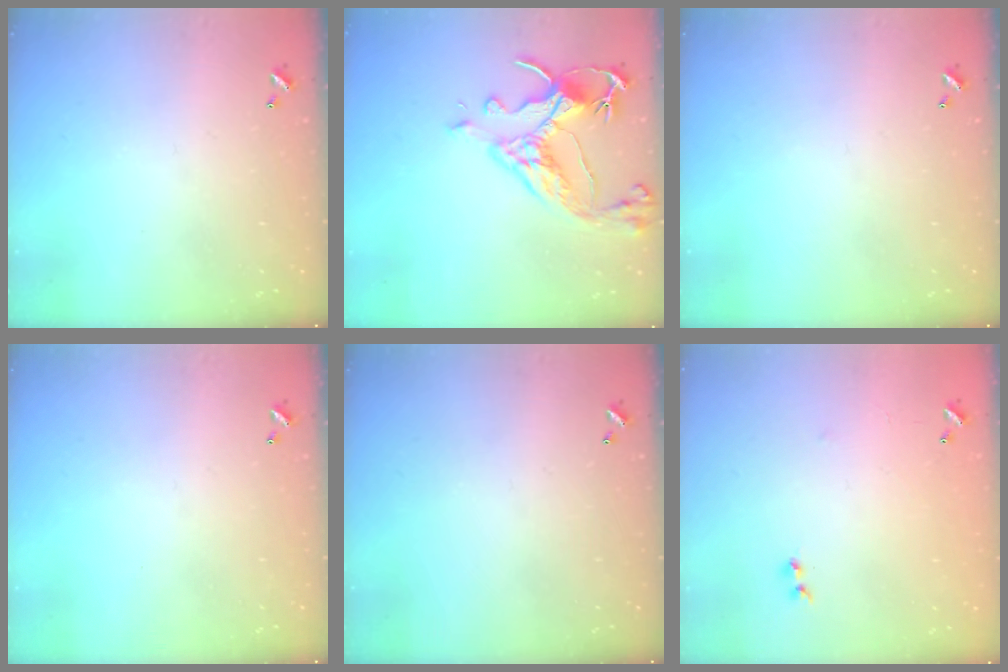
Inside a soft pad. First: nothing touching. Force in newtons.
{"total": 7.5, "press": 7.3, "slide": 1.5}
{"total": 0.0}
{"total": 0.0}
{"total": 0.0}
{"total": 6.1, "press": 6.1, "slide": 0.7}